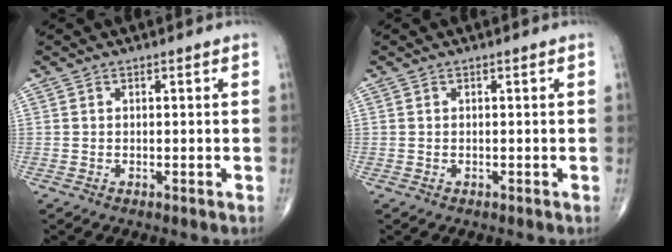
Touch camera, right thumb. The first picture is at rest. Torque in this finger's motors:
{"motor_torque": [0.91, 0.00, 0.00, -0.13, 0.01]}